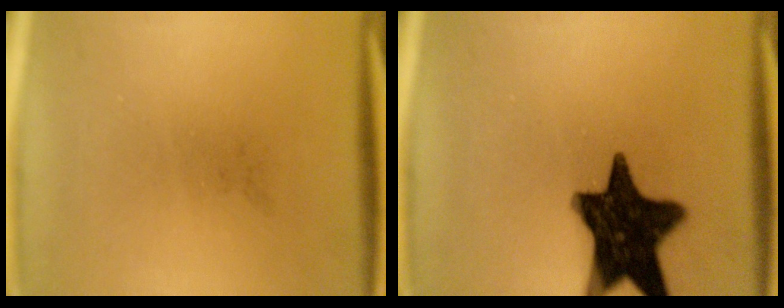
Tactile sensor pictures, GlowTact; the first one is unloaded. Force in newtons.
{"total": 16.4}